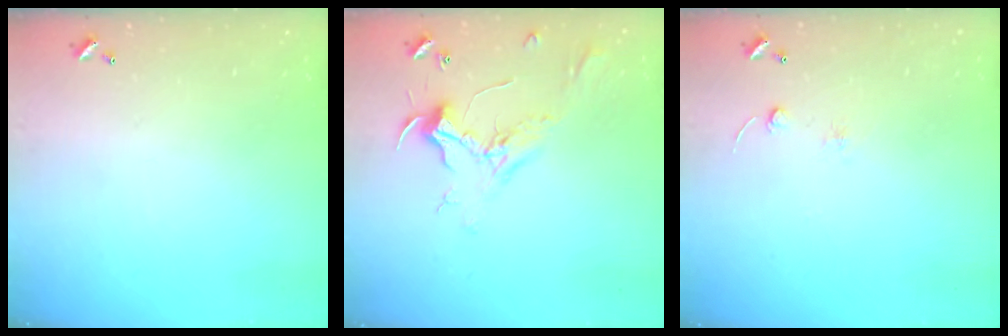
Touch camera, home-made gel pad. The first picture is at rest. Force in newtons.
{"total": 2.4, "press": 2.3, "slide": 0.8}
{"total": 2.5, "press": 2.4, "slide": 0.8}